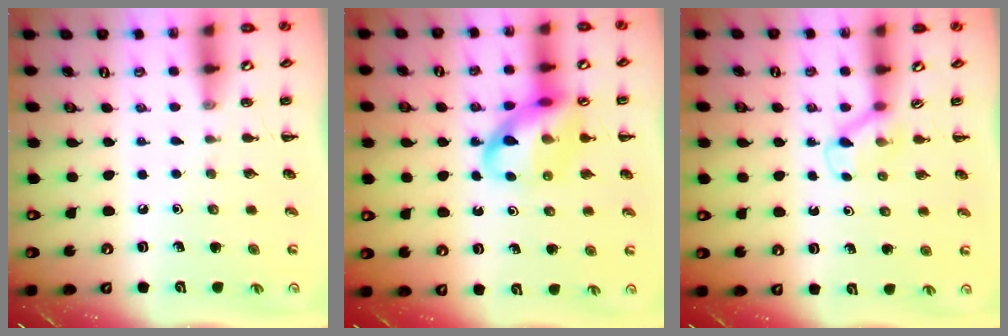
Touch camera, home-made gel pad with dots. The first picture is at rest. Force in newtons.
{"total": 13.5, "press": 13.3, "slide": 2.6}
{"total": 2.6, "press": 2.4, "slide": 0.9}